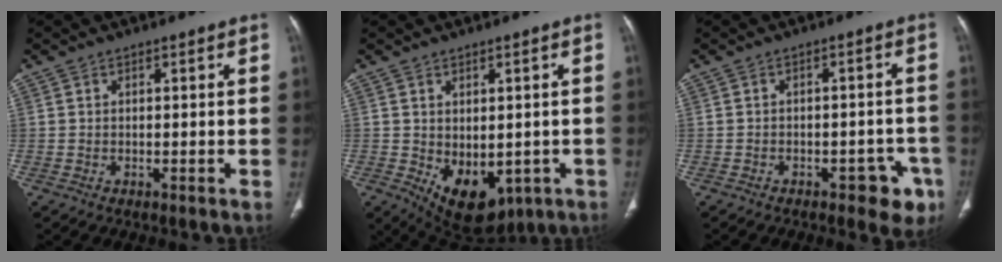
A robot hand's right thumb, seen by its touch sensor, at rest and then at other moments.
{"total": 11.5, "force": [-3.1, 7.2, 8.5], "torque": [-0.099, -0.005, -0.018]}
{"total": 6.8, "force": [-3.7, 3.5, 4.6], "torque": [-0.027, 0.021, -0.043]}